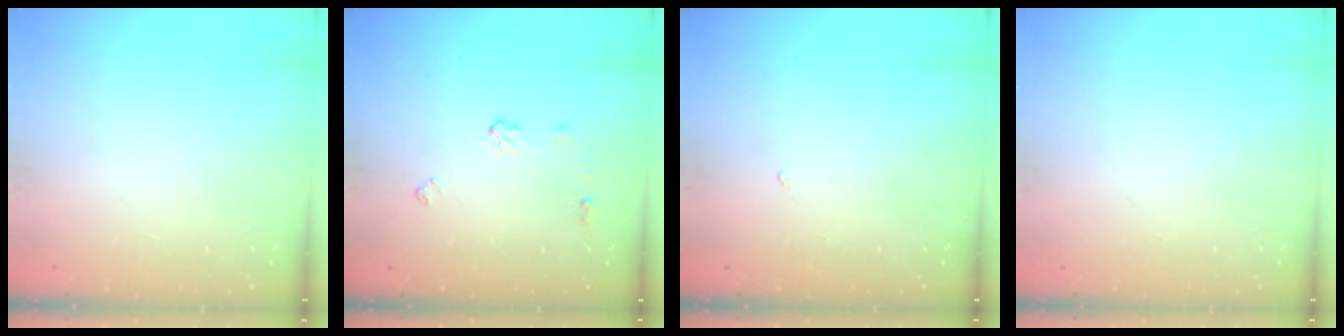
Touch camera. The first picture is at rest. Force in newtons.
{"total": 3.8, "press": 3.7, "slide": 0.6}
{"total": 1.9, "press": 1.9, "slide": 0.4}
{"total": 0.0}